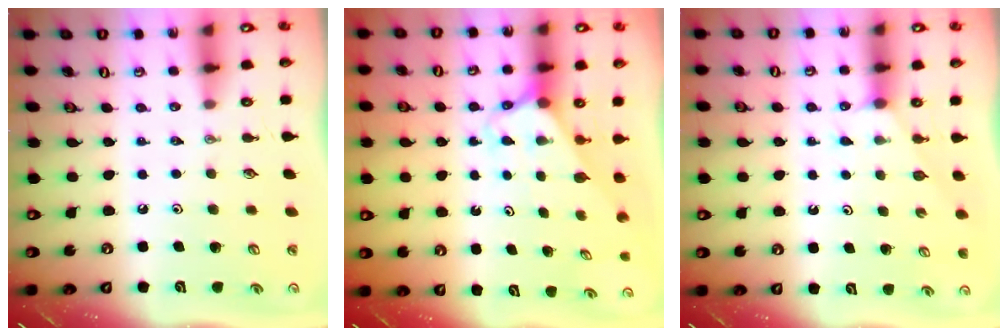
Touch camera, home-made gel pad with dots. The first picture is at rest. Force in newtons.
{"total": 2.5, "press": 2.5, "slide": 0.2}
{"total": 2.4, "press": 2.4, "slide": 0.4}